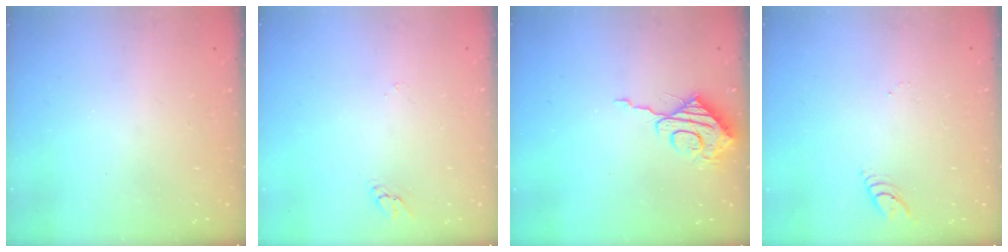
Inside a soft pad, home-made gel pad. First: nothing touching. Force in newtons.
{"total": 2.0, "press": 2.0, "slide": 0.2}
{"total": 9.4, "press": 9.4, "slide": 0.7}
{"total": 3.8, "press": 3.8, "slide": 0.4}